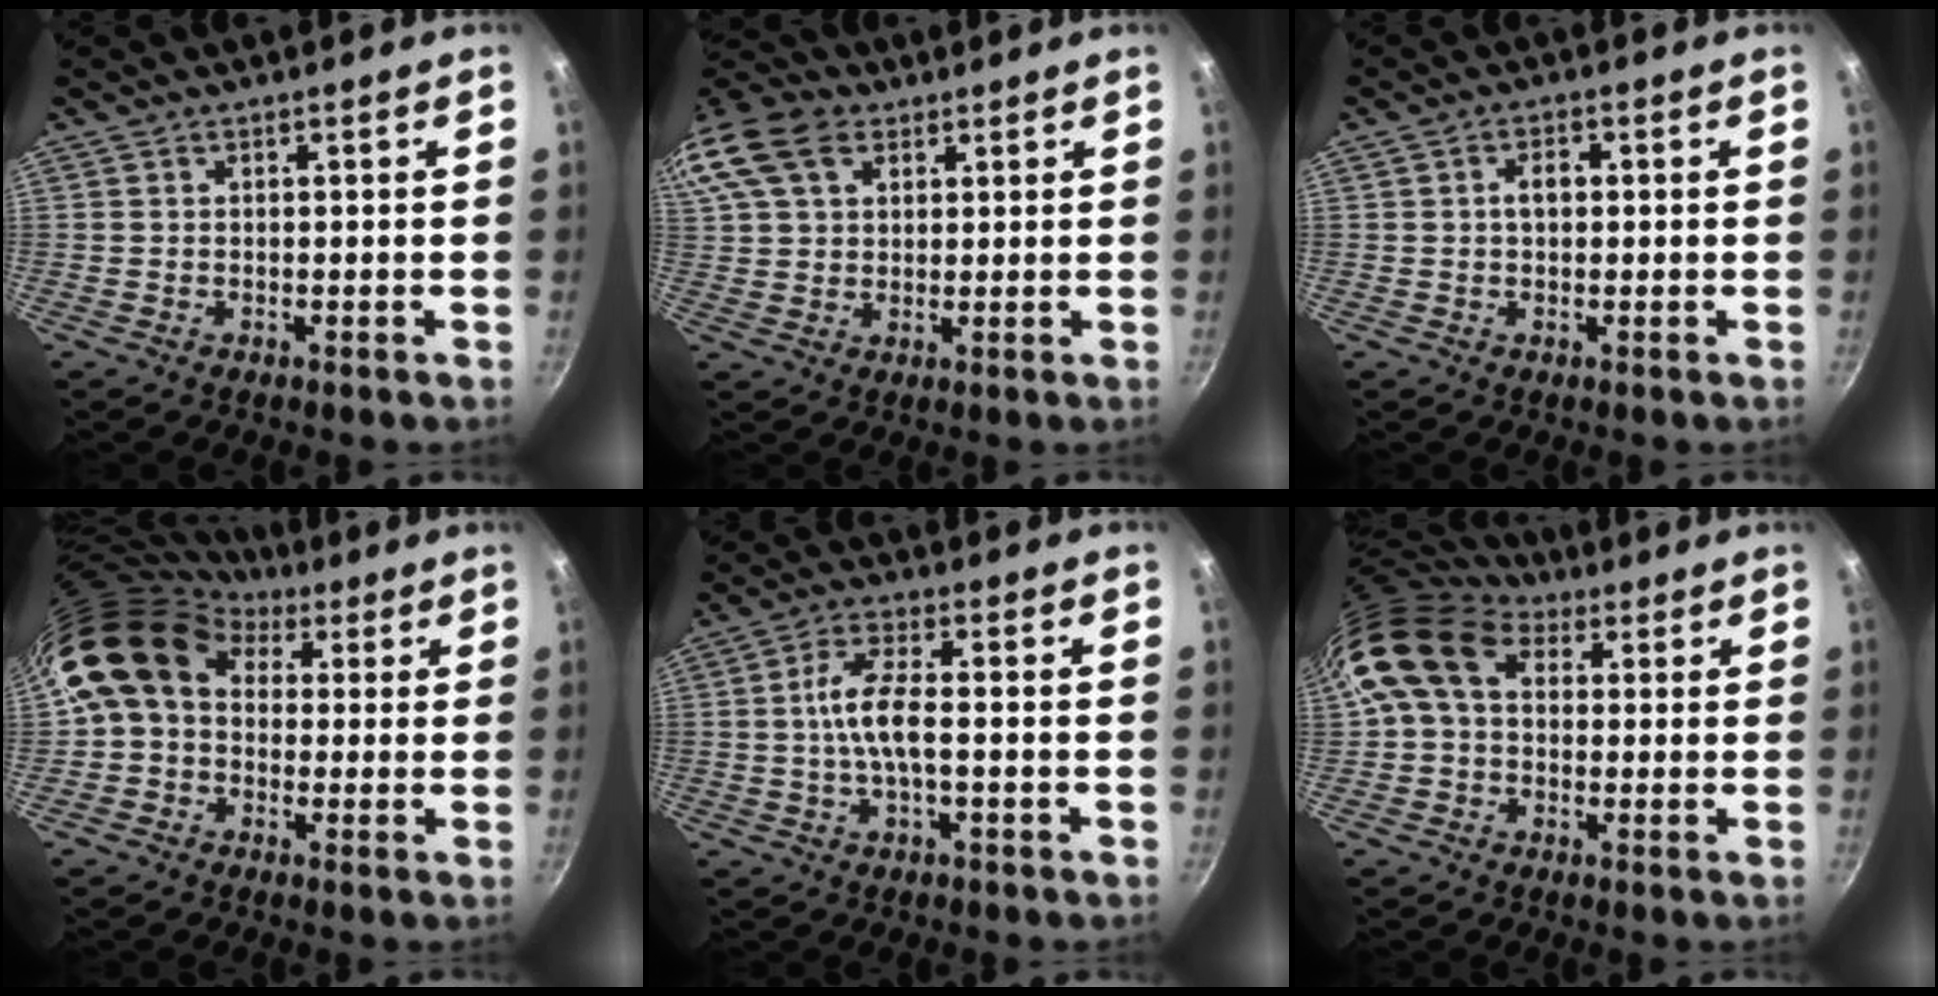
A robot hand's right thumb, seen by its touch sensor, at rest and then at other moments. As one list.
[{"total": 19.0, "force": [8.4, 13.3, 10.7], "torque": [-0.248, 0.039, 0.152]}, {"total": 2.8, "force": [0.3, 1.8, 2.1], "torque": [-0.026, 0.008, 0.002]}, {"total": 12.2, "force": [2.9, 9.5, 7.0], "torque": [-0.102, 0.019, 0.028]}, {"total": 6.8, "force": [-0.8, 2.2, 6.4], "torque": [-0.136, 0.019, -0.024]}, {"total": 12.2, "force": [3.1, 8.8, 7.9], "torque": [-0.130, 0.015, 0.034]}]